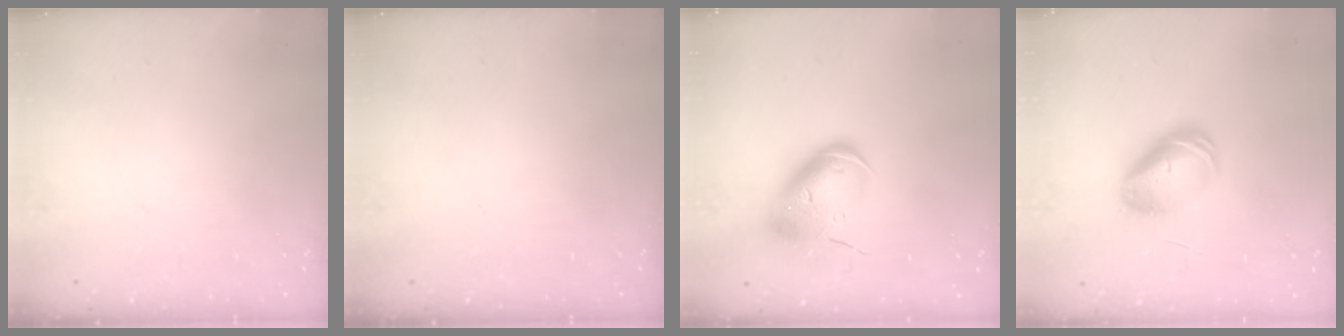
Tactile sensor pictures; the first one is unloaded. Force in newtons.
{"total": 0.0}
{"total": 11.6, "press": 11.5, "slide": 1.9}
{"total": 9.3, "press": 9.2, "slide": 1.5}